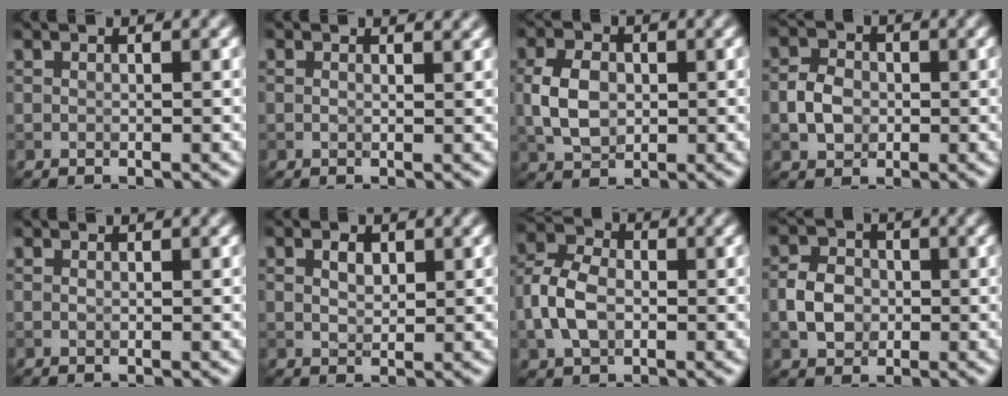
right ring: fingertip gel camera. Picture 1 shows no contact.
{"total": 1.3, "force": [1.0, 0.4, 0.7], "torque": [-0.012, -0.003, 0.004]}
{"total": 4.3, "force": [-0.1, 3.0, 3.0], "torque": [-0.063, 0.002, -0.004]}
{"total": 3.0, "force": [-0.5, 2.4, 1.7], "torque": [-0.034, 0.004, -0.015]}
{"total": 0.0}
{"total": 1.6, "force": [0.6, 1.0, 1.1], "torque": [-0.021, 0.001, 0.012]}
{"total": 4.9, "force": [-1.0, 3.5, 3.3], "torque": [-0.075, 0.008, -0.027]}
{"total": 3.6, "force": [-0.6, 2.9, 2.1], "torque": [-0.037, 0.004, -0.015]}